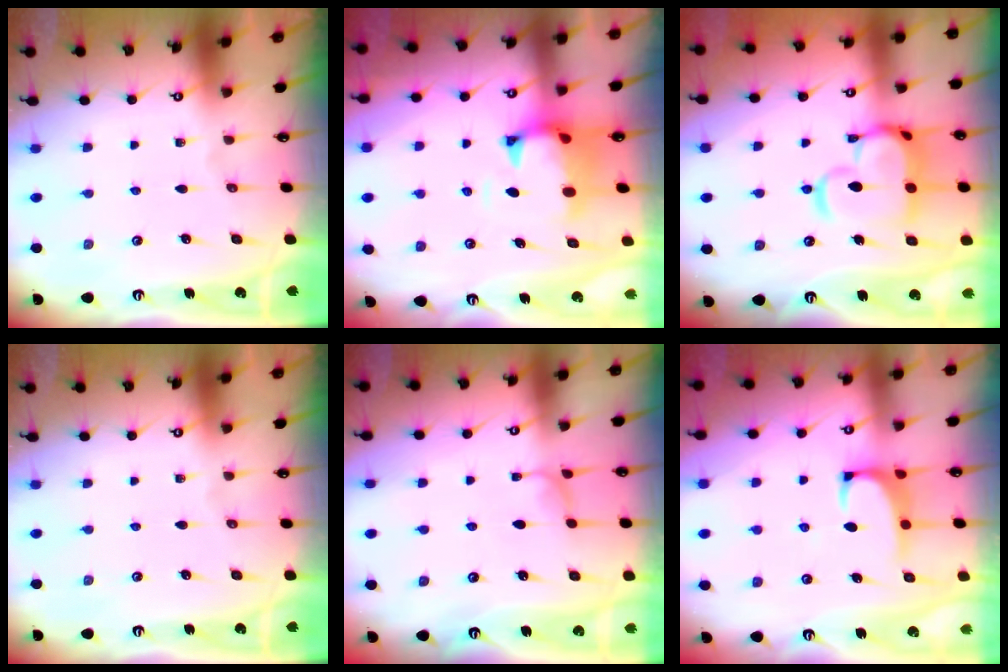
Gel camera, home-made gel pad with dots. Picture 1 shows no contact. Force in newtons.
{"total": 1.1, "press": 0.3, "slide": 1.1}
{"total": 11.0, "press": 10.9, "slide": 1.7}
{"total": 0.0}
{"total": 2.2, "press": 2.2, "slide": 0.4}
{"total": 2.0, "press": 1.7, "slide": 1.0}